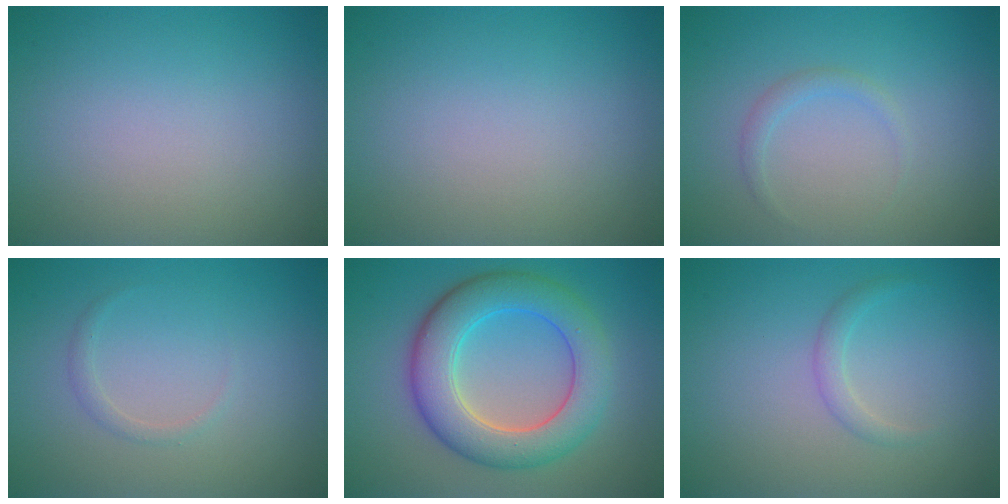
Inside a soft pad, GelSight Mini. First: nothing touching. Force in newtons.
{"total": 0.0}
{"total": 1.0, "press": 1.0, "slide": 0.1}
{"total": 0.8, "press": 0.8, "slide": 0.2}
{"total": 7.4, "press": 7.4, "slide": 0.1}
{"total": 1.2, "press": 1.2, "slide": 0.1}